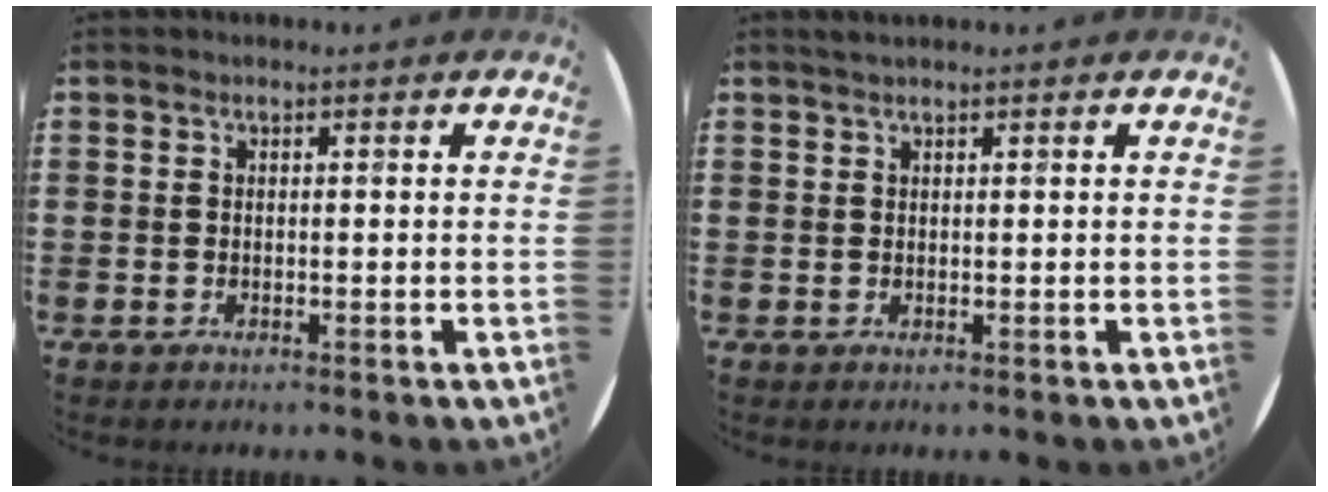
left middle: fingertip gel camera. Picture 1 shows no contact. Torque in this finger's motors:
{"motor_torque": [0.30, -0.26, 0.01, 0.02]}